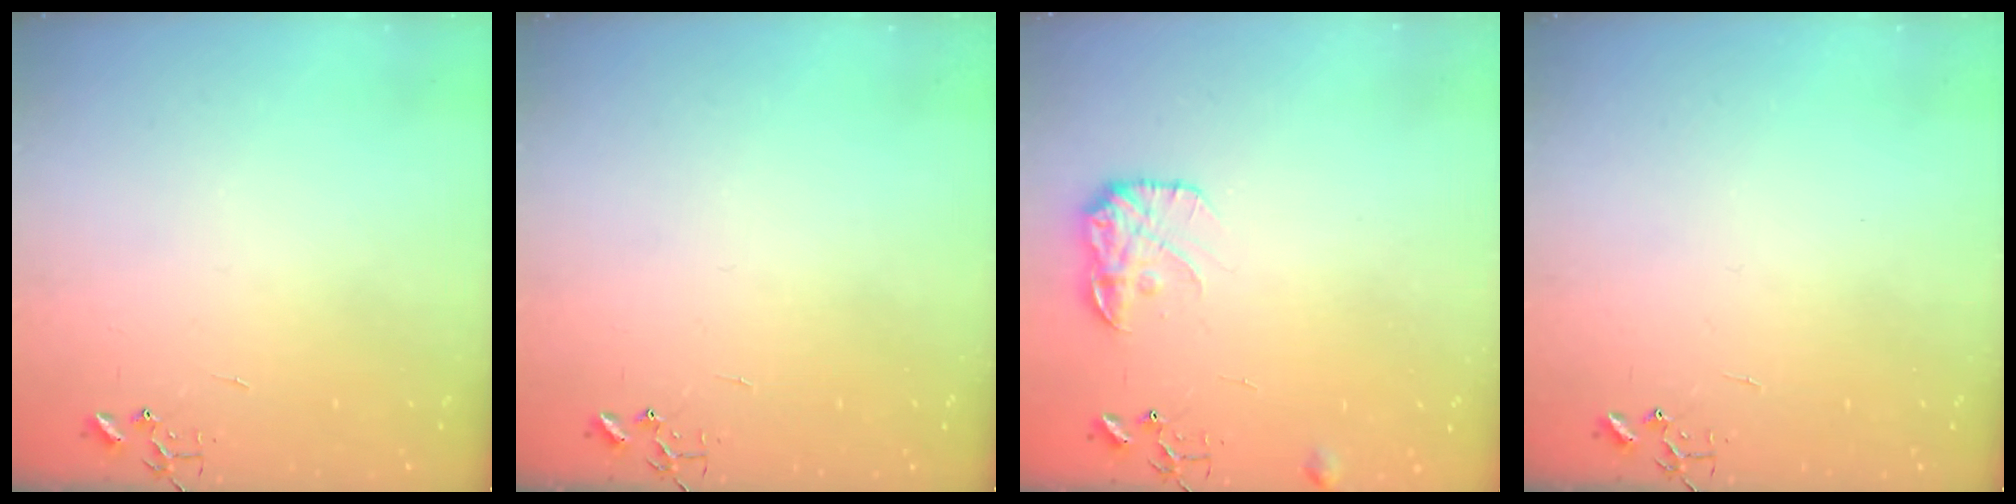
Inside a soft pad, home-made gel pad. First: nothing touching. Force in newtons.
{"total": 0.0}
{"total": 10.7, "press": 10.7, "slide": 0.4}
{"total": 0.0}